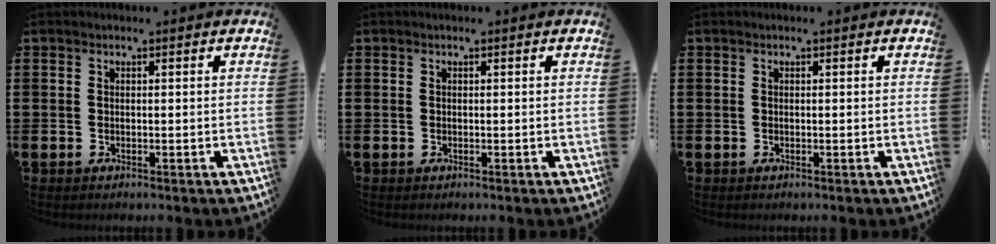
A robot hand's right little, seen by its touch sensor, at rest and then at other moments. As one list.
[{"total": 0.0}, {"total": 0.0}]